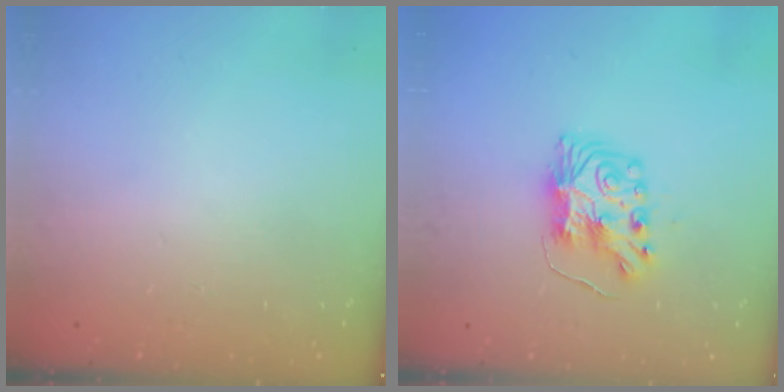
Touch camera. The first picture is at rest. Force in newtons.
{"total": 8.3, "press": 8.3, "slide": 0.2}